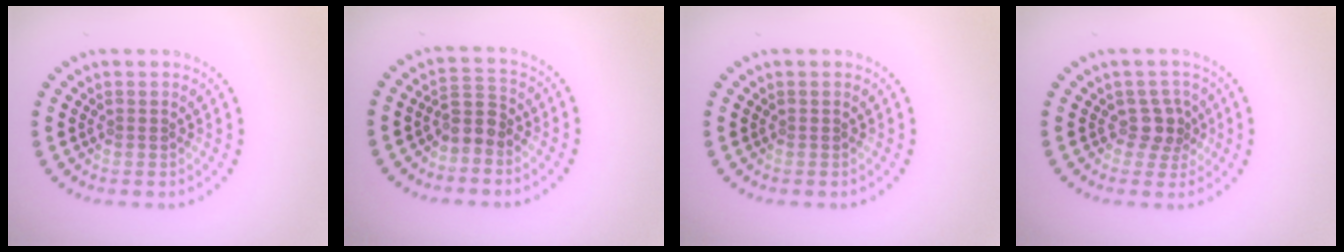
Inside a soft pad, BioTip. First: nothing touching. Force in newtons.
{"total": 2.1, "press": 1.8, "slide": 1.1}
{"total": 0.0}
{"total": 2.0, "press": 1.6, "slide": 1.2}